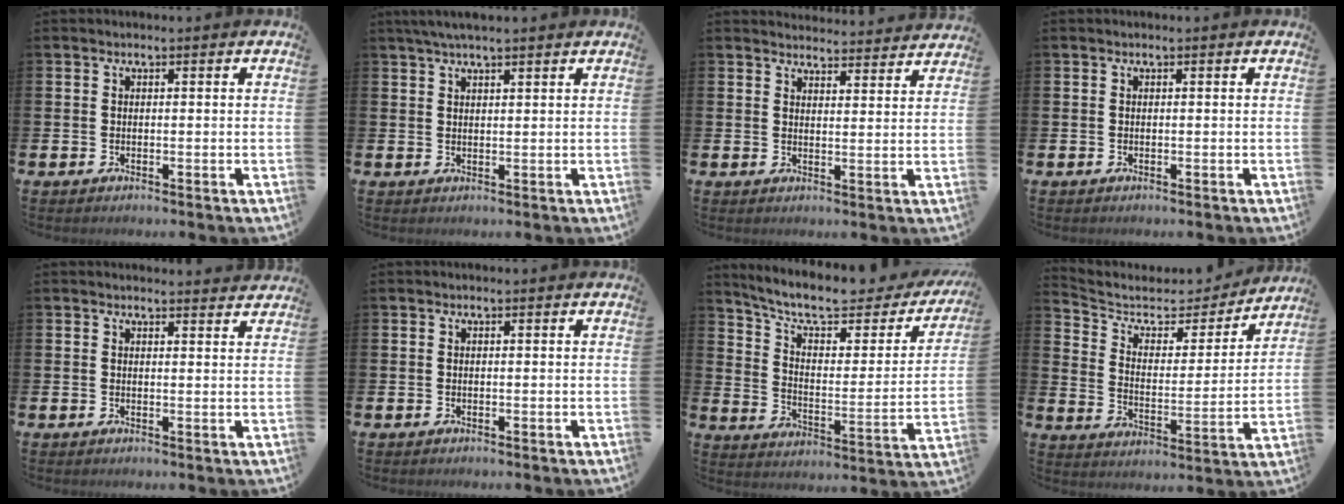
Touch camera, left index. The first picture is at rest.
{"total": 3.0, "force": [2.4, 0.3, 1.6], "torque": [-0.037, 0.002, 0.044]}
{"total": 4.0, "force": [3.9, 0.5, -0.1], "torque": [0.005, -0.031, 0.070]}
{"total": 0.0}
{"total": 1.5, "force": [1.5, 0.1, 0.0], "torque": [0.005, -0.008, 0.026]}
{"total": 0.0}
{"total": 9.8, "force": [7.9, 2.9, 5.0], "torque": [-0.117, -0.050, 0.130]}
{"total": 6.2, "force": [5.4, 2.7, 1.5], "torque": [-0.057, -0.045, 0.085]}